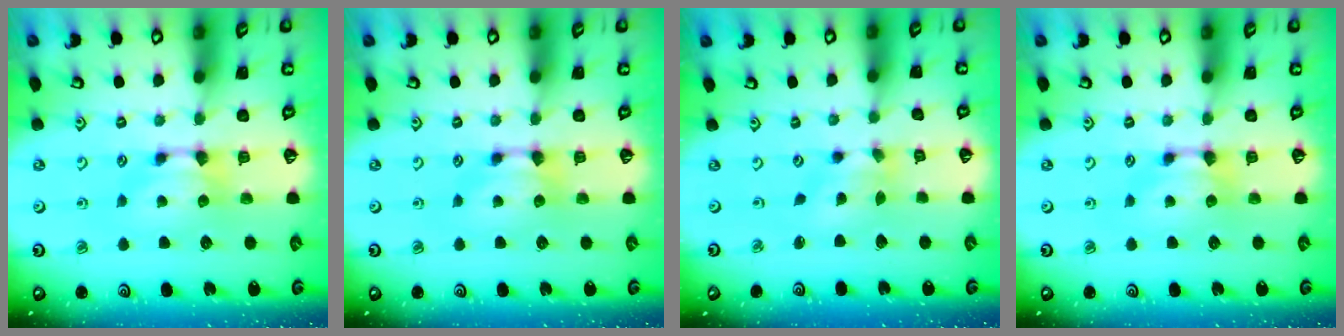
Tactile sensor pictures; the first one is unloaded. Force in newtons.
{"total": 0.0}
{"total": 2.2, "press": 1.7, "slide": 1.4}
{"total": 0.0}